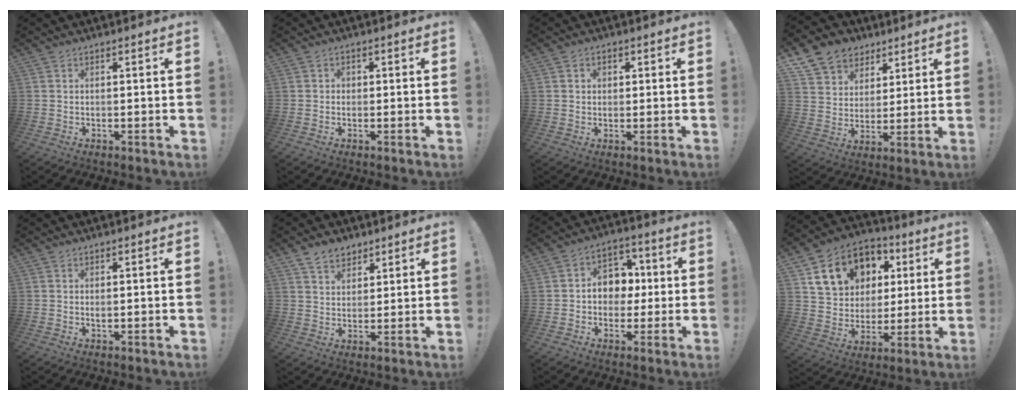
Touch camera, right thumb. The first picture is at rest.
{"total": 1.1, "force": [-0.3, 1.0, 0.5], "torque": [-0.014, 0.008, -0.005]}
{"total": 1.8, "force": [0.5, 1.6, 0.7], "torque": [-0.007, 0.000, 0.007]}
{"total": 11.0, "force": [6.6, 8.5, 2.5], "torque": [-0.041, -0.045, 0.134]}
{"total": 0.6, "force": [0.3, 0.2, 0.5], "torque": [-0.002, -0.003, 0.004]}
{"total": 6.9, "force": [4.8, 4.5, 1.8], "torque": [-0.029, -0.026, 0.093]}
{"total": 9.8, "force": [0.3, 8.6, 4.6], "torque": [-0.058, 0.010, 0.015]}
{"total": 17.3, "force": [7.7, 13.5, 7.6], "torque": [-0.113, -0.023, 0.166]}